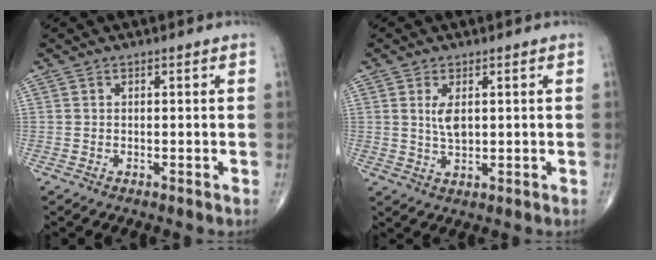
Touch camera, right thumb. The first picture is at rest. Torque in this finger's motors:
{"motor_torque": [-0.64, 0.60, 0.52, 0.19, 0.03]}